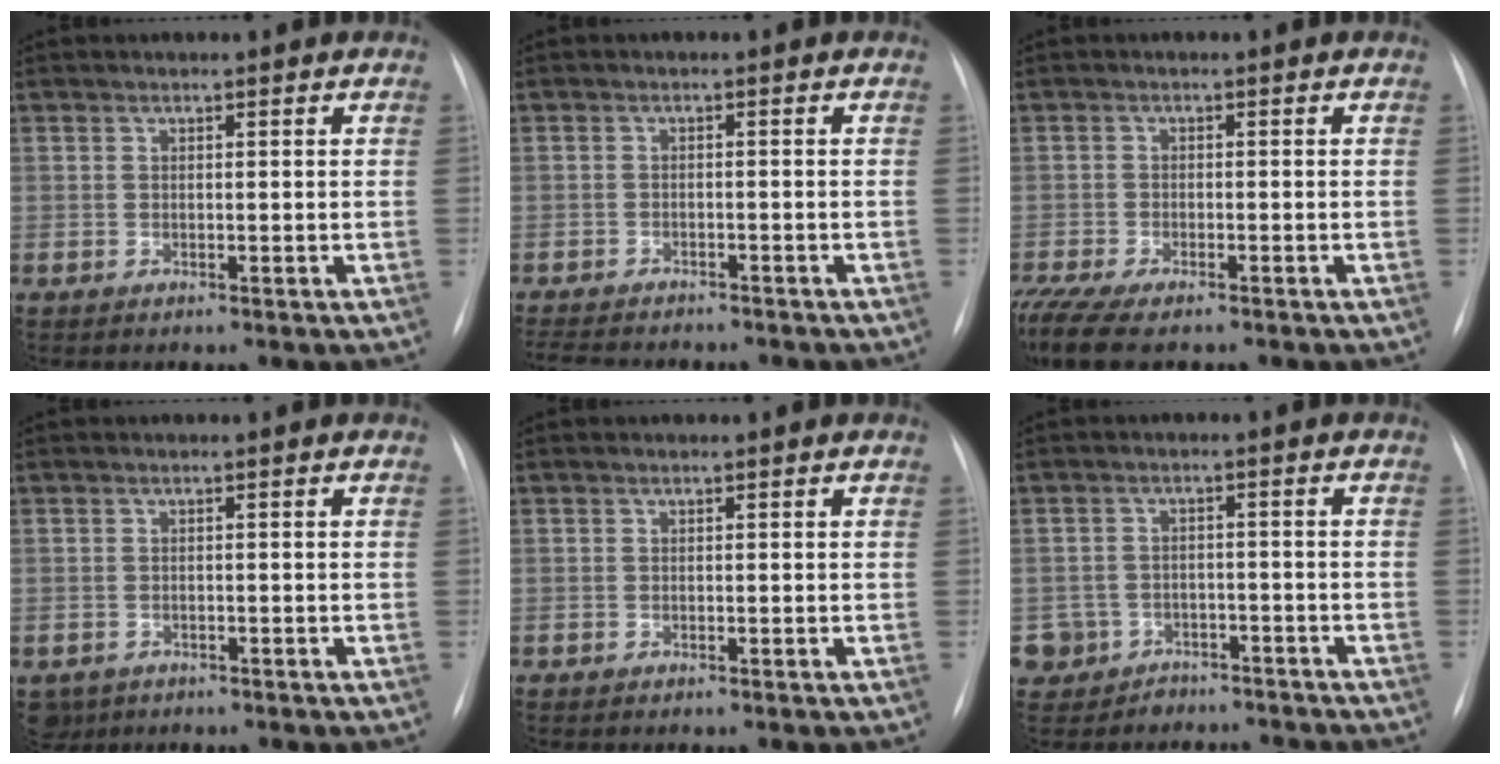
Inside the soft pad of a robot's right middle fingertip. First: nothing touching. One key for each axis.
{"total": 10.8, "fx": -9.3, "fy": 3.3, "fz": 4.3, "tx": -0.083, "ty": -0.007, "tz": -0.125}
{"total": 10.3, "fx": -7.9, "fy": 3.1, "fz": 5.8, "tx": -0.119, "ty": -0.013, "tz": -0.125}
{"total": 3.9, "fx": -2.2, "fy": 3.1, "fz": 0.8, "tx": -0.008, "ty": 0.001, "tz": -0.031}
{"total": 0.0}
{"total": 8.4, "fx": -6.1, "fy": 5.7, "fz": 0.8, "tx": -0.022, "ty": 0.022, "tz": -0.076}